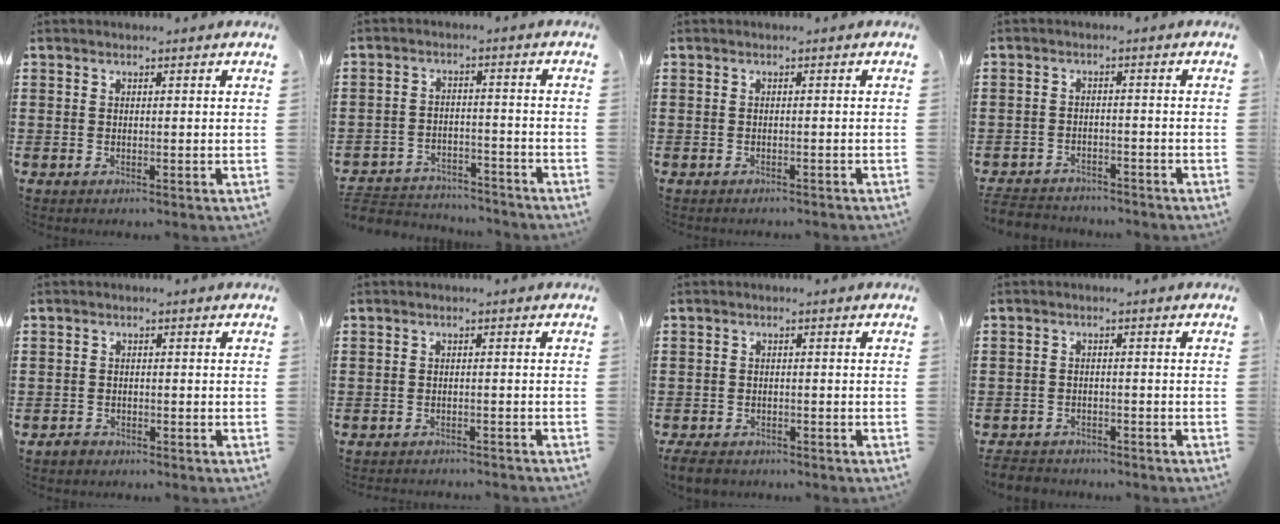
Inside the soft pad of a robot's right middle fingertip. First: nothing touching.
{"total": 4.0, "force": [-3.9, 0.8, 0.0], "torque": [-0.012, 0.002, -0.085]}
{"total": 0.6, "force": [-0.6, 0.0, 0.0], "torque": [-0.002, -0.001, -0.012]}
{"total": 3.2, "force": [-3.1, 0.6, -0.2], "torque": [-0.010, -0.004, -0.070]}
{"total": 1.2, "force": [-1.0, 0.6, 0.1], "torque": [-0.006, 0.001, -0.022]}
{"total": 1.5, "force": [-1.5, 0.0, -0.1], "torque": [-0.004, 0.001, -0.033]}
{"total": 2.5, "force": [-2.4, 0.7, 0.4], "torque": [-0.024, -0.004, -0.054]}
{"total": 2.7, "force": [-2.6, 0.6, -0.3], "torque": [-0.001, -0.002, -0.057]}